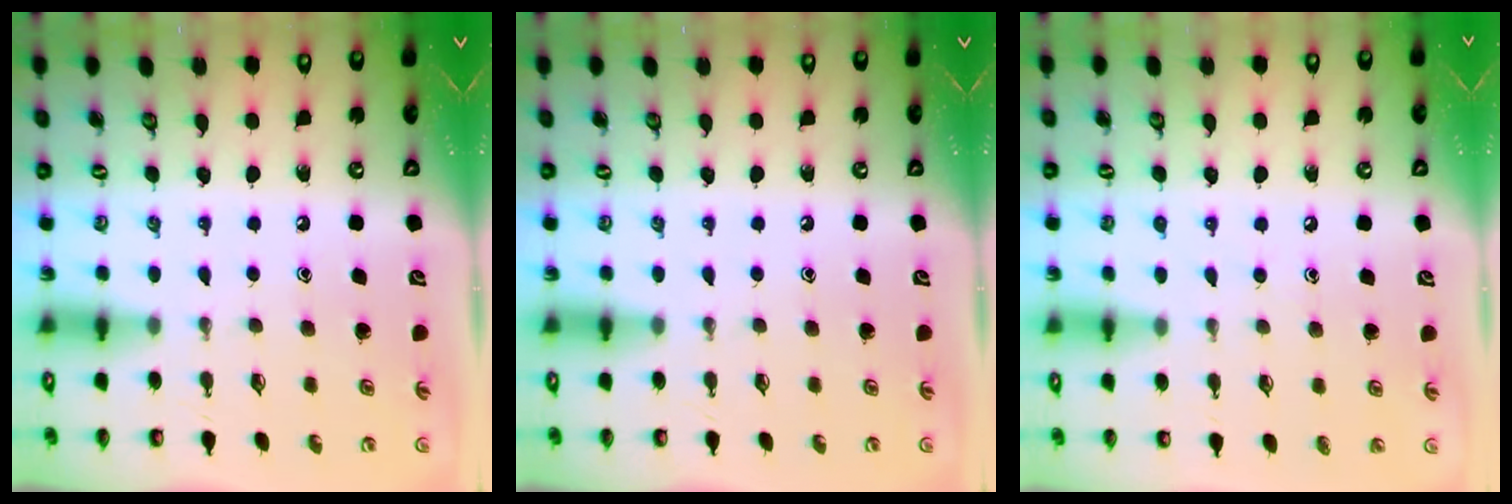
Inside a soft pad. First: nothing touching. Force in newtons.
{"total": 0.0}
{"total": 5.6, "press": 5.6, "slide": 0.6}